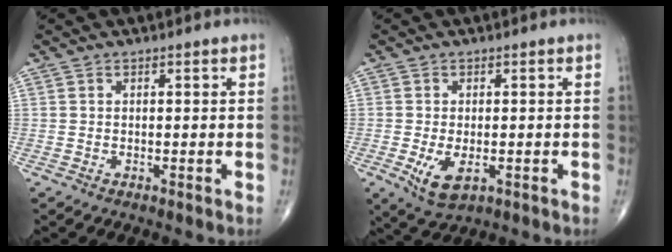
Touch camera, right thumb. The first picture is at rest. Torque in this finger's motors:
{"motor_torque": [-0.22, 0.42, 0.55, 0.01, 0.16]}